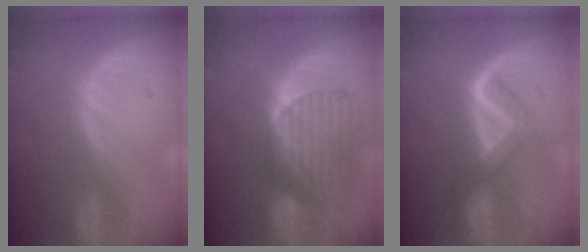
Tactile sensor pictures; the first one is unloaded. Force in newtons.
{"total": 9.2, "press": 8.3, "slide": 3.9}
{"total": 4.6, "press": 4.5, "slide": 0.6}